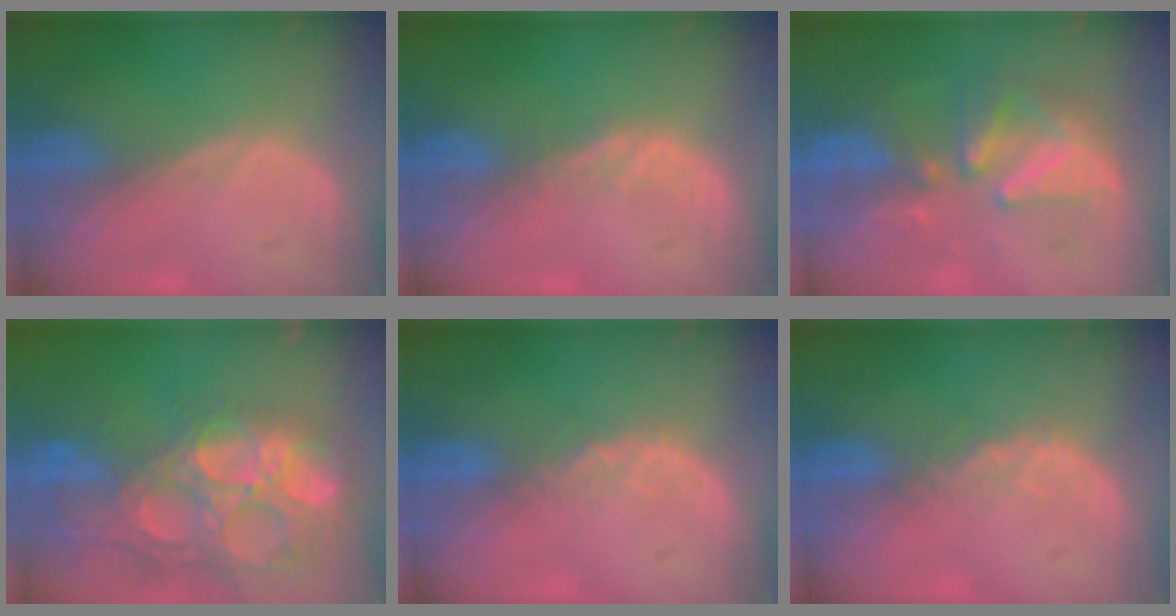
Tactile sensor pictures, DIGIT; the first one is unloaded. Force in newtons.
{"total": 1.4, "press": 1.4, "slide": 0.1}
{"total": 8.1, "press": 7.9, "slide": 2.0}
{"total": 15.1, "press": 12.5, "slide": 8.5}
{"total": 2.6, "press": 2.1, "slide": 1.5}
{"total": 2.6, "press": 2.1, "slide": 1.5}